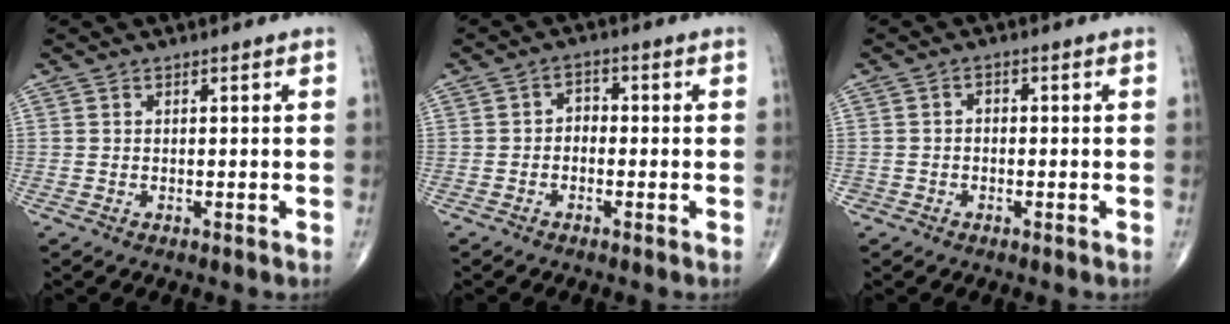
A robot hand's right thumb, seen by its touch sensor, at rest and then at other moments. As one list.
[{"total": 2.5, "force": [-0.6, 2.0, 1.5], "torque": [-0.008, 0.015, -0.021]}, {"total": 1.8, "force": [-0.6, 1.6, 0.5], "torque": [0.004, 0.011, -0.015]}]